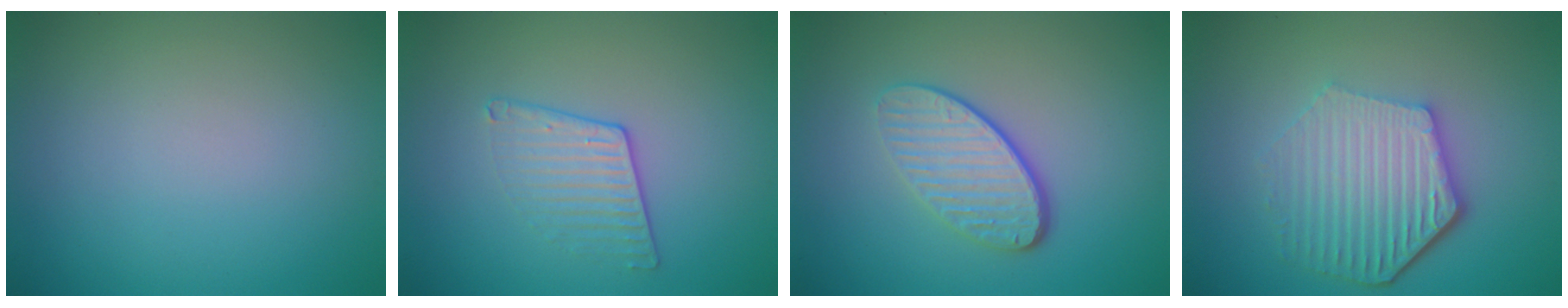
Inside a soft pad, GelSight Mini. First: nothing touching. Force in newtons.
{"total": 2.0, "press": 1.5, "slide": 1.3}
{"total": 4.3, "press": 3.2, "slide": 2.8}
{"total": 6.1, "press": 4.6, "slide": 4.0}